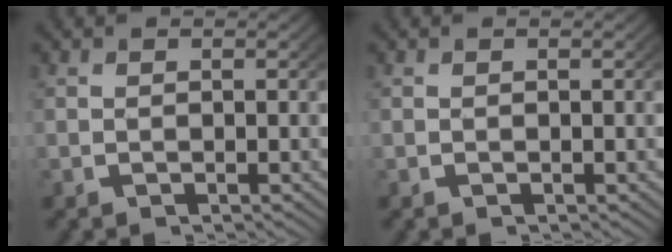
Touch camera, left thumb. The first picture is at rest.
{"total": 0.0}